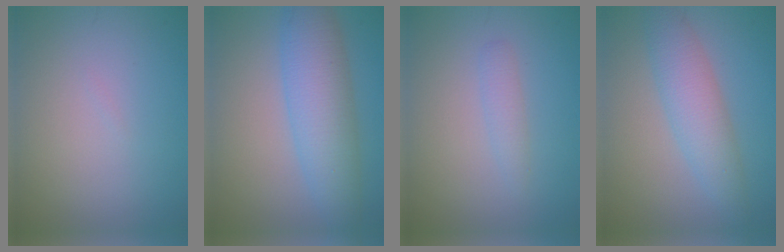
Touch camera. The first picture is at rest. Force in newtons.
{"total": 6.6, "press": 6.6, "slide": 0.0}
{"total": 1.3, "press": 1.3, "slide": 0.0}
{"total": 4.5, "press": 4.5, "slide": 0.1}